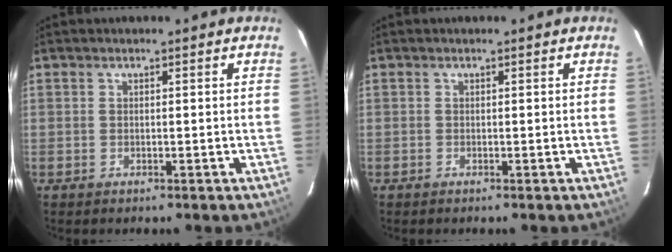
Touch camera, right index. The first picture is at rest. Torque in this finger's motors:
{"motor_torque": [-0.04, -0.01, 0.02, 0.01]}